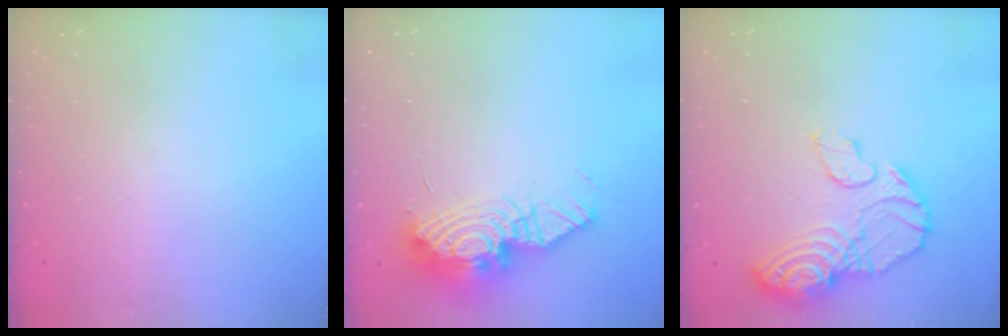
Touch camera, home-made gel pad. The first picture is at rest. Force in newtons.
{"total": 15.1, "press": 15.0, "slide": 1.1}
{"total": 15.8, "press": 15.6, "slide": 1.9}